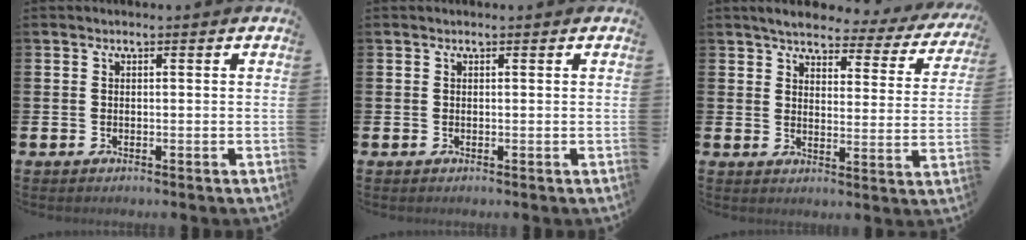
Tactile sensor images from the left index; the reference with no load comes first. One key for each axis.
{"total": 0.0}
{"total": 4.0, "fx": 3.7, "fy": 1.0, "fz": 1.3, "tx": -0.043, "ty": -0.026, "tz": 0.057}